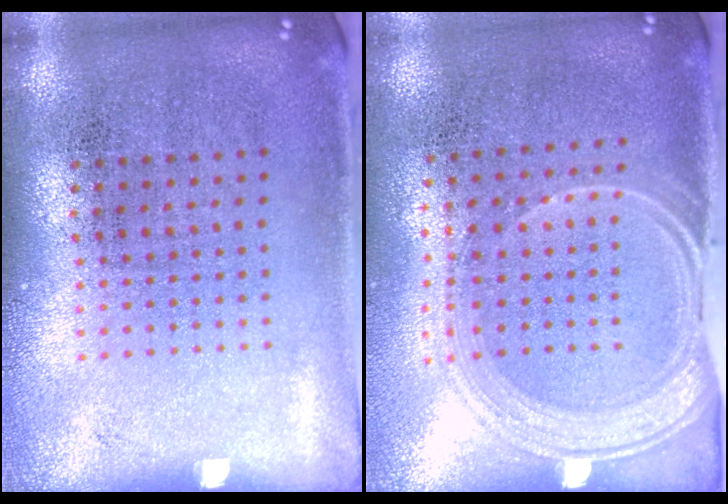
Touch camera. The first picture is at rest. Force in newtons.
{"total": 1.7, "press": 1.4, "slide": 1.0}